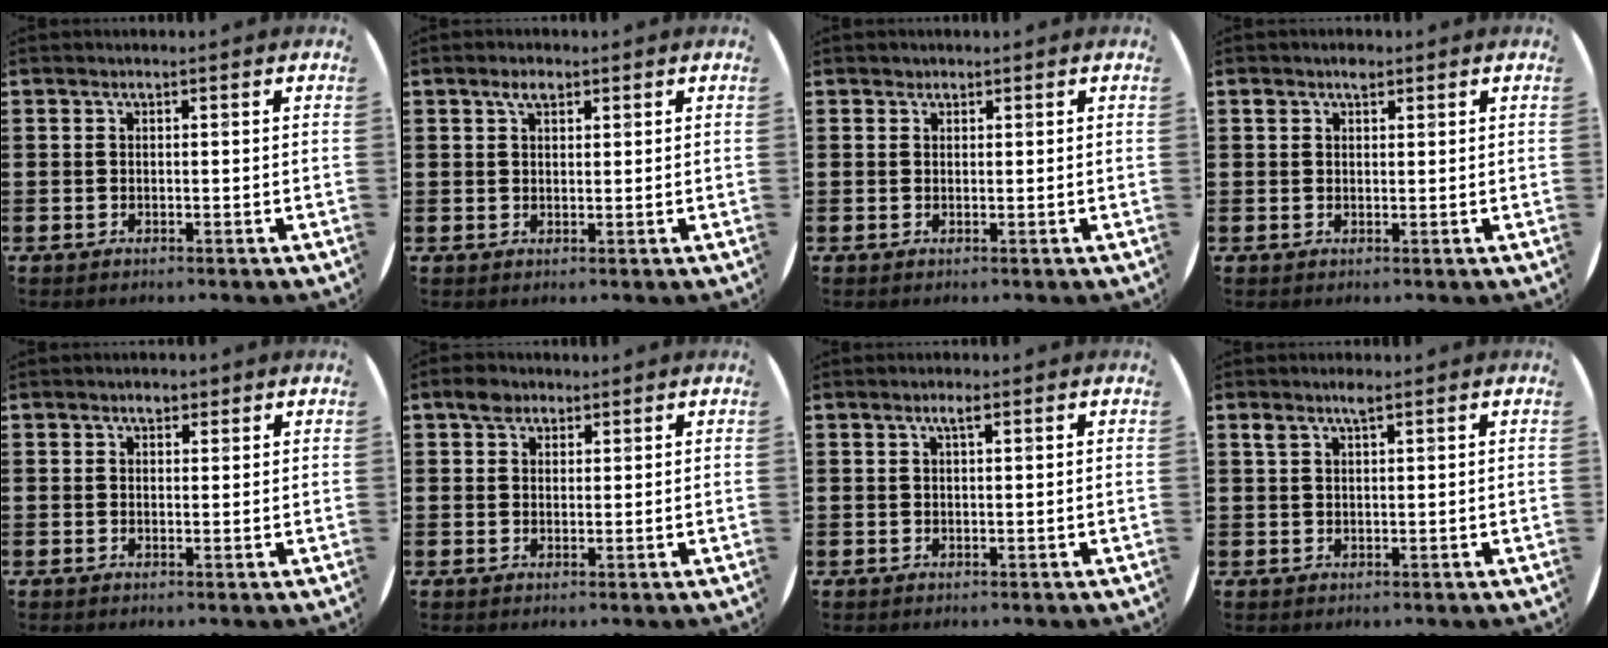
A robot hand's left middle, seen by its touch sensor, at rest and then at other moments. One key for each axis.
{"total": 2.1, "fx": 1.5, "fy": 1.0, "fz": 1.2, "tx": -0.017, "ty": 0.003, "tz": 0.025}
{"total": 0.5, "fx": 0.4, "fy": 0.2, "fz": -0.1, "tx": 0.003, "ty": 0.004, "tz": 0.008}
{"total": 1.7, "fx": 1.1, "fy": 1.0, "fz": 0.7, "tx": 0.001, "ty": 0.000, "tz": 0.018}
{"total": 1.6, "fx": 1.3, "fy": 0.7, "fz": 0.5, "tx": -0.003, "ty": 0.002, "tz": 0.023}
{"total": 2.5, "fx": 2.0, "fy": 1.5, "fz": 0.7, "tx": 0.000, "ty": 0.001, "tz": 0.034}
{"total": 1.4, "fx": 0.7, "fy": 0.2, "fz": 1.2, "tx": -0.023, "ty": 0.005, "tz": 0.011}
{"total": 2.1, "fx": 1.5, "fy": 0.4, "fz": 1.3, "tx": -0.027, "ty": 0.005, "tz": 0.026}